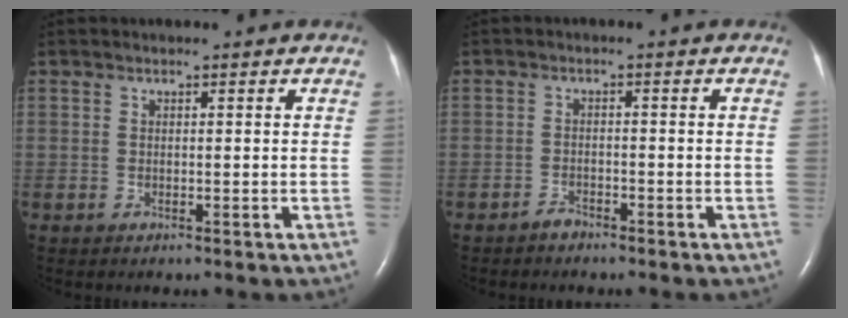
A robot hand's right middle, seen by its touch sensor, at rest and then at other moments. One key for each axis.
{"total": 1.4, "fx": -1.3, "fy": 0.5, "fz": 0.2, "tx": -0.003, "ty": 0.001, "tz": -0.024}